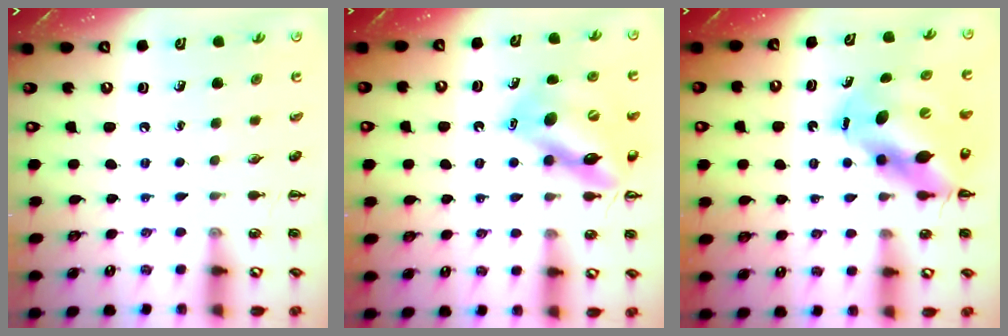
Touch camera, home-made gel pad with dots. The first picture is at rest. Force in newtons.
{"total": 13.7, "press": 13.2, "slide": 3.4}
{"total": 12.4, "press": 11.9, "slide": 3.3}